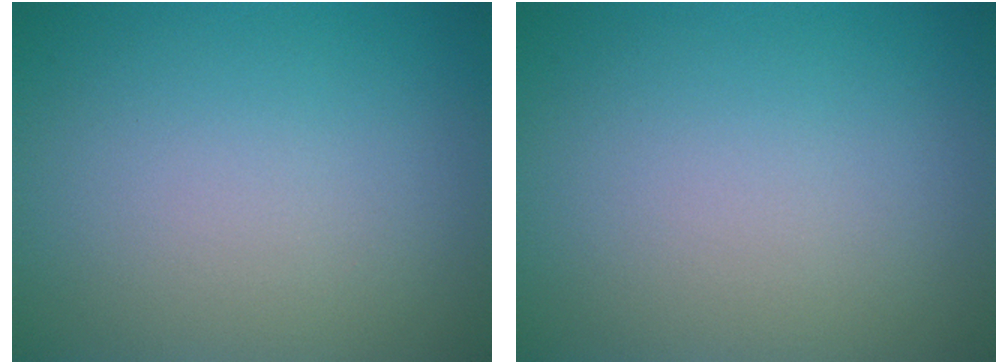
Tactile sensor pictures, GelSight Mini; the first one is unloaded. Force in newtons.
{"total": 0.0}